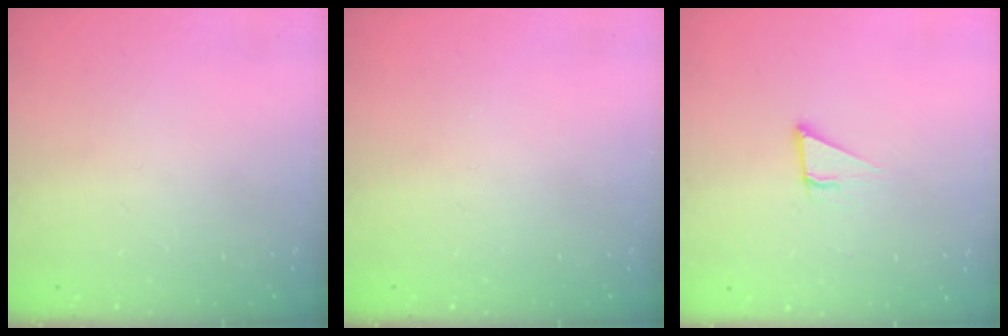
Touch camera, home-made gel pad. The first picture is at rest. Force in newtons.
{"total": 0.0}
{"total": 2.9, "press": 2.9, "slide": 0.1}